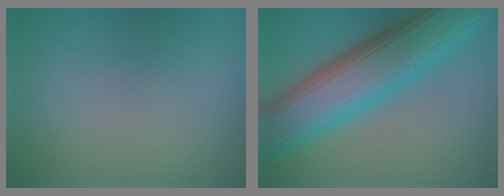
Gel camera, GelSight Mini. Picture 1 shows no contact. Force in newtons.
{"total": 11.1, "press": 11.1, "slide": 0.3}